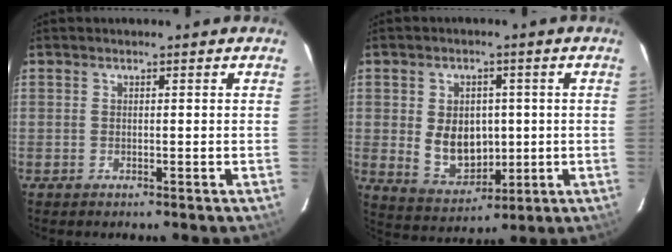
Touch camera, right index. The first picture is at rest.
{"total": 10.1, "force": [-0.1, 7.2, 7.1], "torque": [-0.144, -0.002, 0.019]}